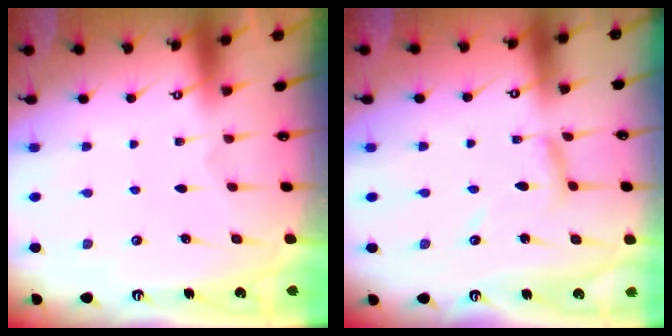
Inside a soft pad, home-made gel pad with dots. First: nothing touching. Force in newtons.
{"total": 6.6, "press": 6.6, "slide": 0.1}